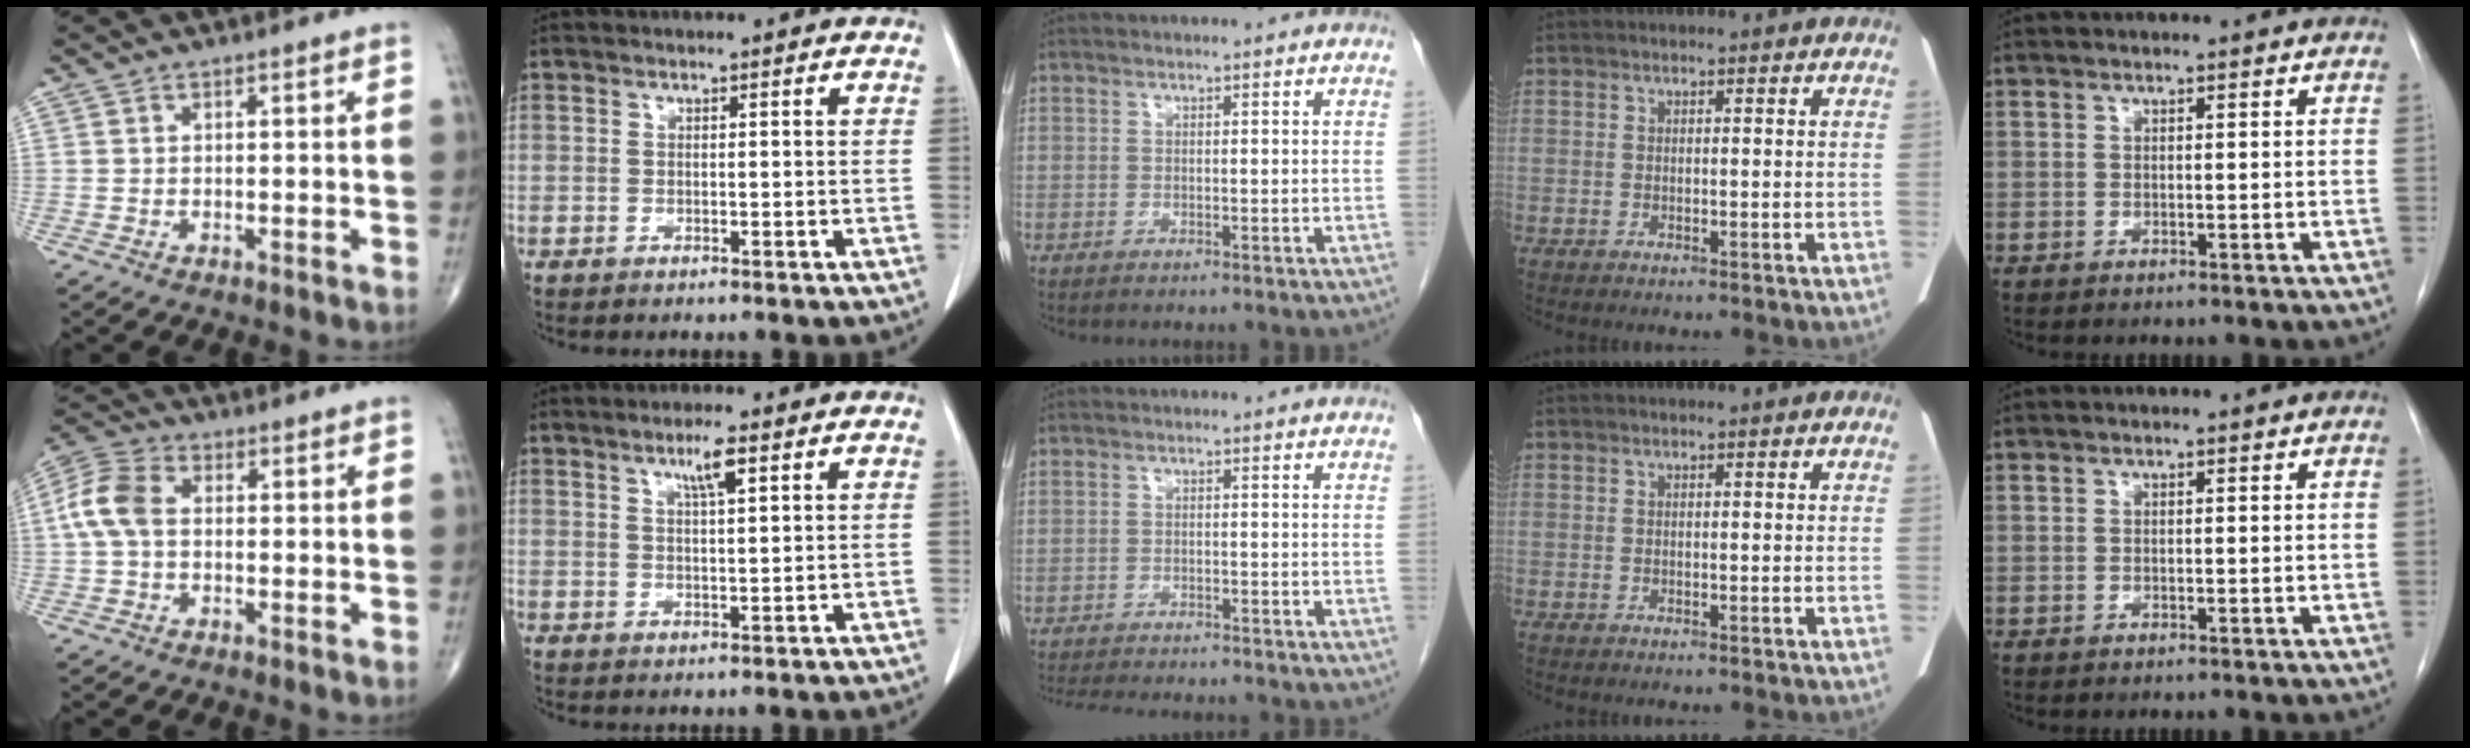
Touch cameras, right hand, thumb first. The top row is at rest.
{"thumb": {"total": 8.1, "force": [0.3, 5.5, 6.0], "torque": [-0.133, 0.025, -0.001]}, "index": {"total": 3.7, "force": [2.0, 0.1, 3.1], "torque": [-0.057, -0.001, 0.036]}, "middle": {"total": 10.8, "force": [-9.8, 1.8, 4.1], "torque": [-0.063, -0.010, -0.135]}}